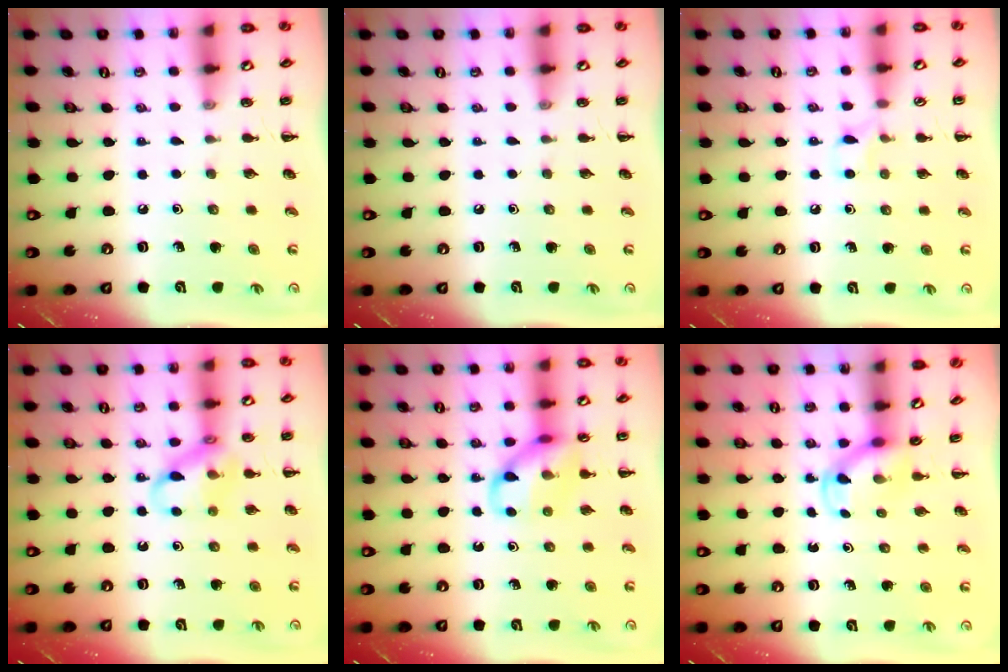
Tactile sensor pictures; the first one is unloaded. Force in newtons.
{"total": 0.0}
{"total": 4.7, "press": 4.3, "slide": 1.8}
{"total": 12.5, "press": 12.4, "slide": 1.7}
{"total": 11.4, "press": 11.3, "slide": 1.4}
{"total": 3.8, "press": 3.5, "slide": 1.4}